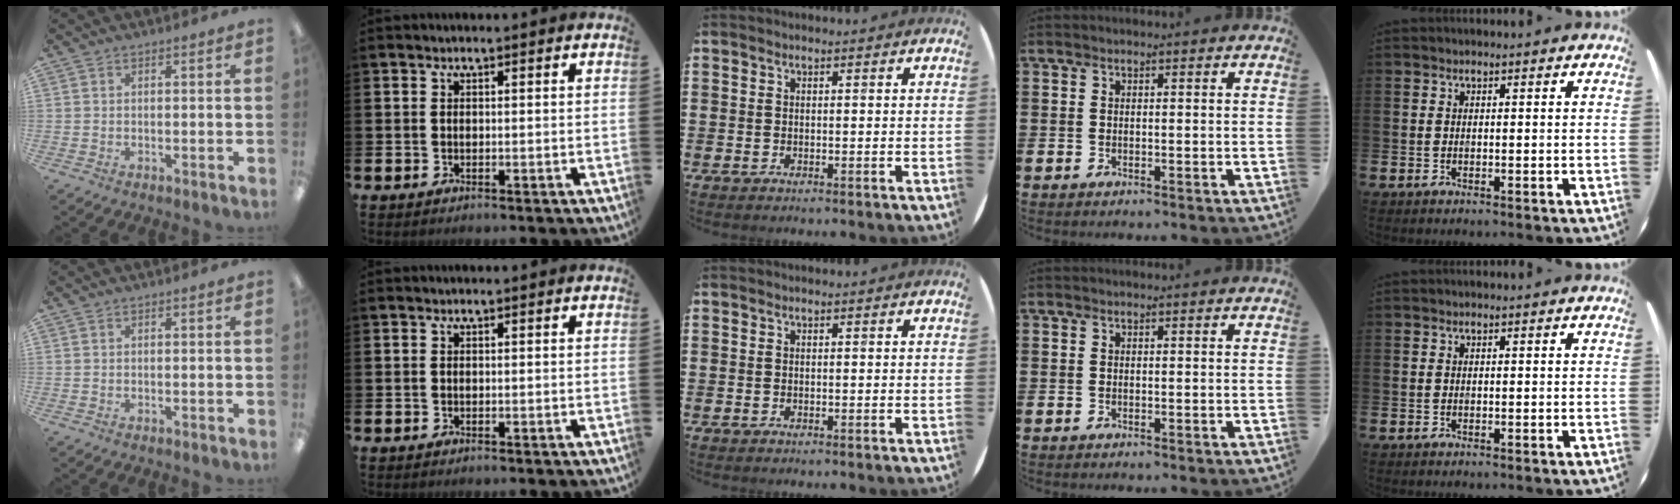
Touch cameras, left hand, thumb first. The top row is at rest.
{}